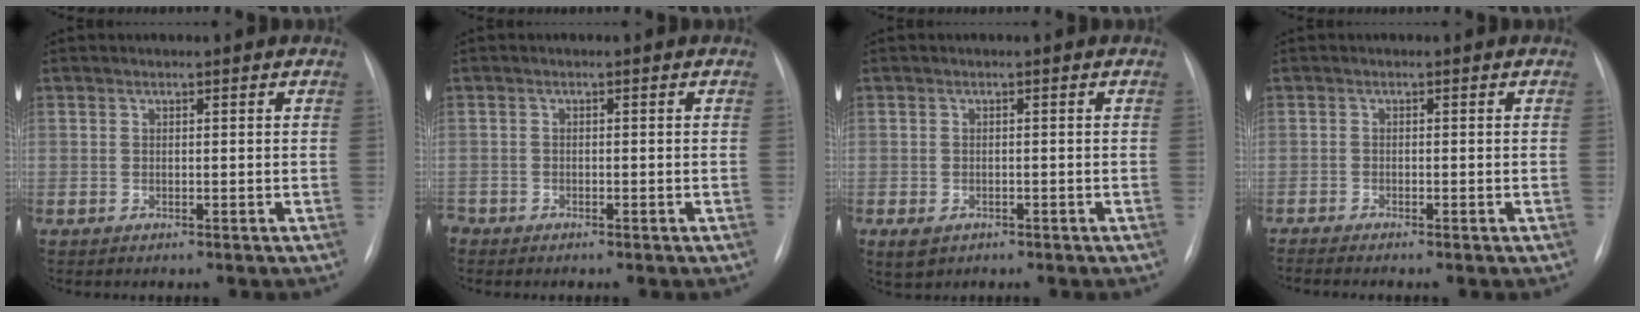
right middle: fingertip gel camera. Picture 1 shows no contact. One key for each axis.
{"total": 1.7, "fx": -1.3, "fy": 1.0, "fz": 0.4, "tx": -0.010, "ty": 0.000, "tz": -0.020}
{"total": 2.7, "fx": -1.4, "fy": 1.9, "fz": 1.3, "tx": -0.024, "ty": -0.004, "tz": -0.009}
{"total": 3.3, "fx": -2.7, "fy": 0.3, "fz": 1.8, "tx": -0.027, "ty": -0.008, "tz": -0.034}